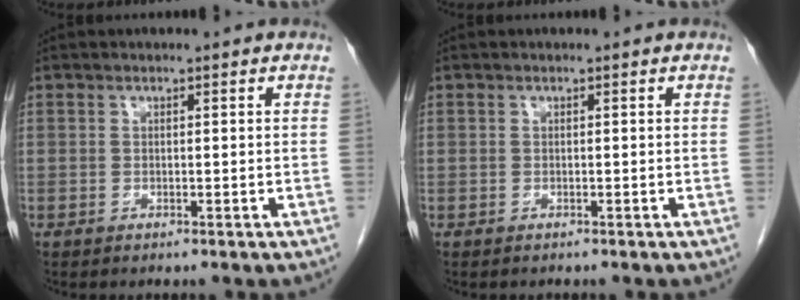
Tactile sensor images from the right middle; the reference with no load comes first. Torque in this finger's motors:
{"motor_torque": [-1.54, 0.45, -0.41, -0.06]}